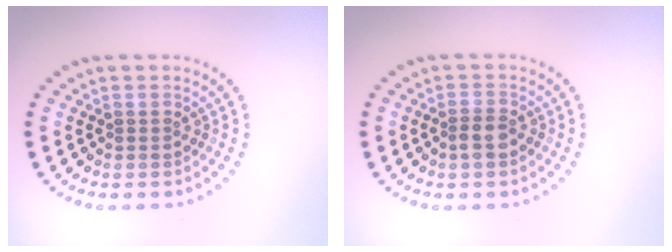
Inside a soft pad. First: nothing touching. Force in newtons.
{"total": 1.9, "press": 1.7, "slide": 0.9}